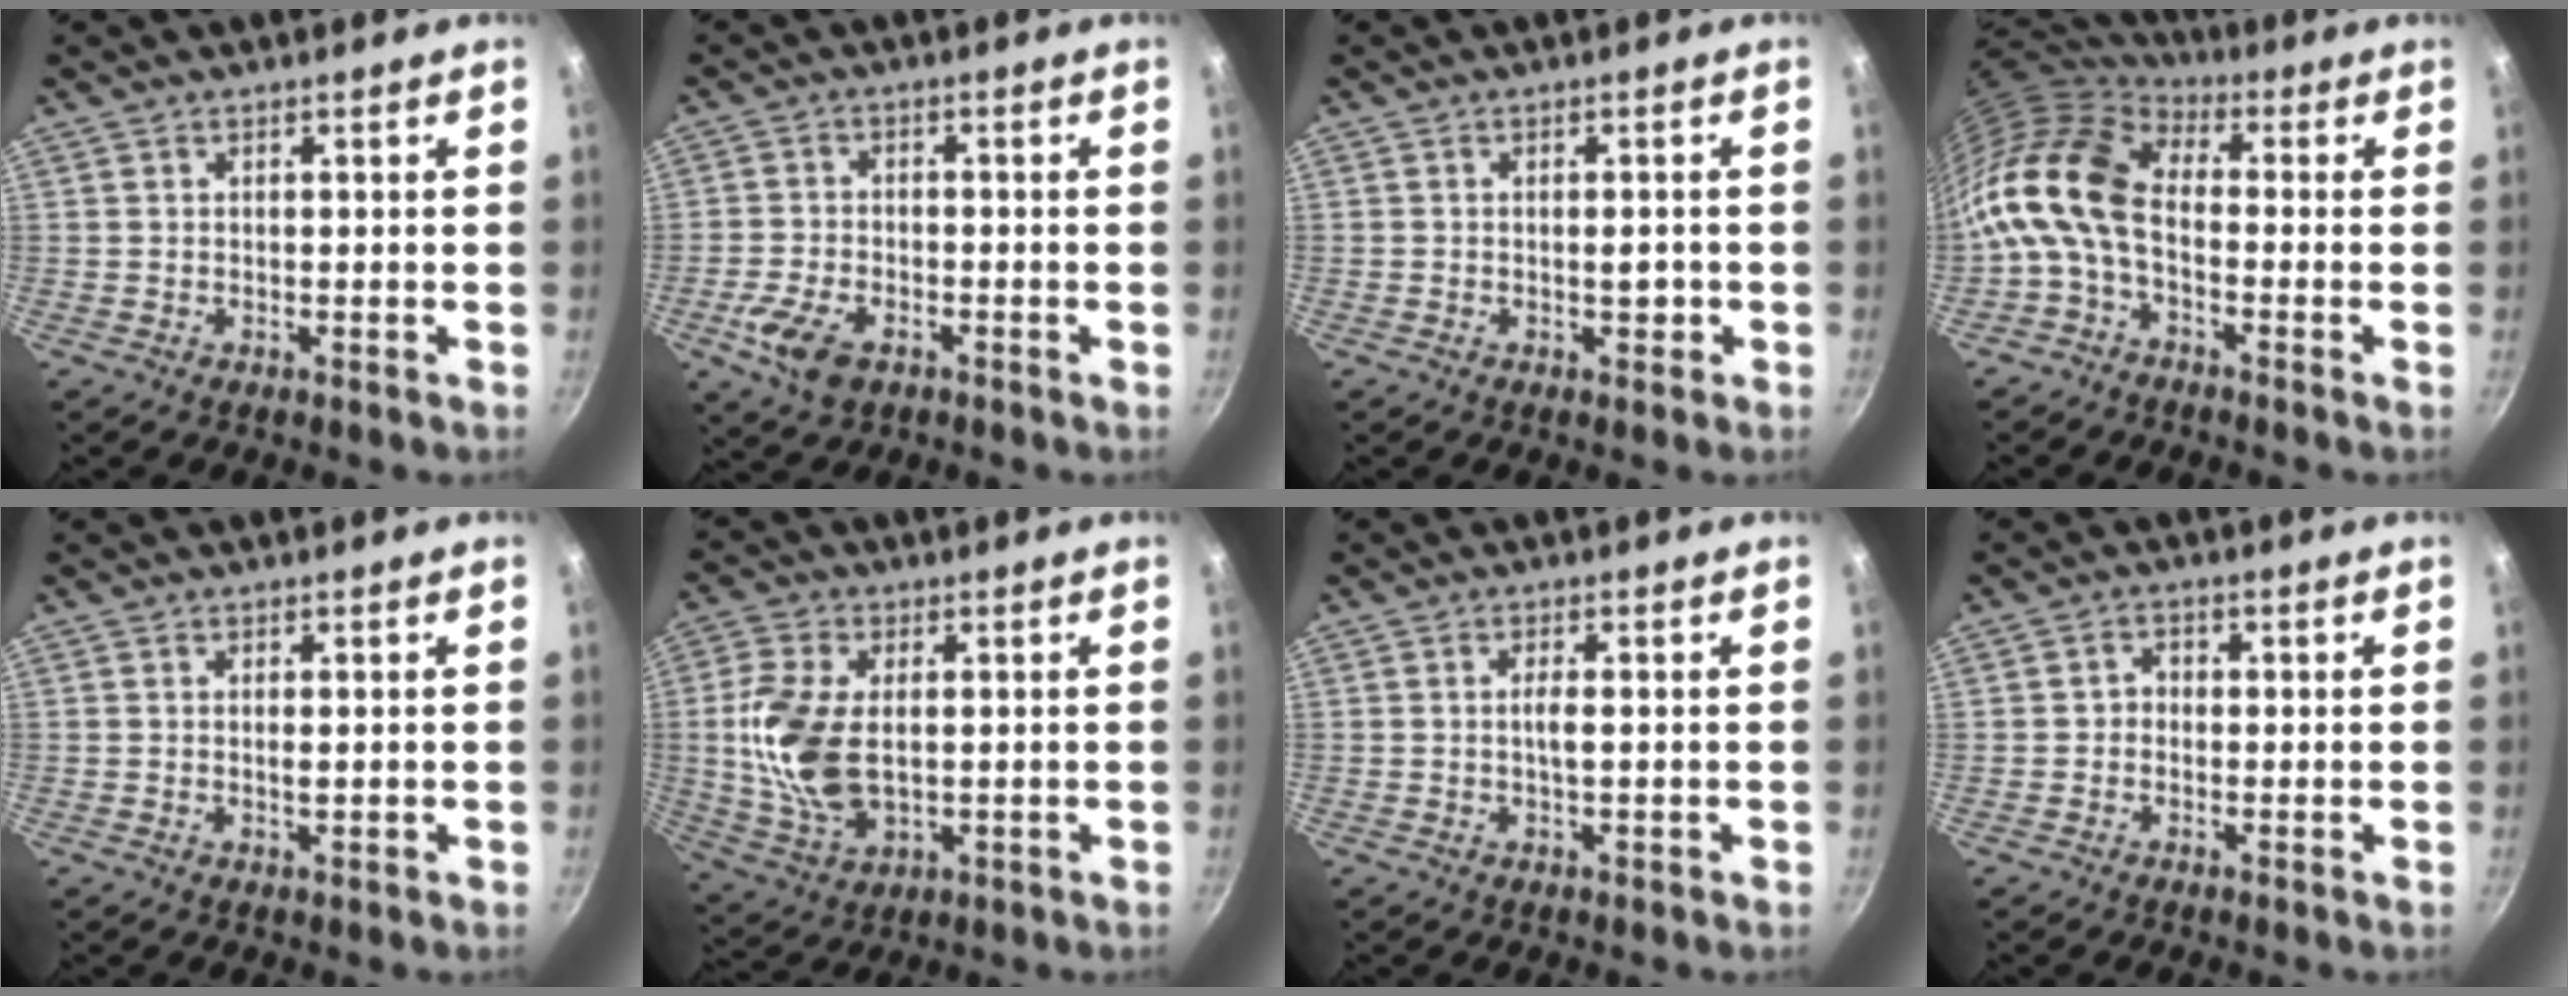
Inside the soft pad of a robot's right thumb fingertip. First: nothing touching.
{"total": 7.6, "force": [-3.5, 4.3, 5.2], "torque": [-0.106, 0.010, -0.068]}
{"total": 2.2, "force": [-0.5, 1.3, 1.7], "torque": [-0.009, 0.009, -0.007]}
{"total": 13.8, "force": [-2.1, 7.9, 11.0], "torque": [-0.210, 0.032, -0.062]}
{"total": 1.1, "force": [0.0, 0.4, 1.1], "torque": [-0.019, 0.000, 0.000]}
{"total": 13.3, "force": [0.5, 8.0, 10.7], "torque": [-0.207, -0.005, 0.014]}
{"total": 2.1, "force": [-0.1, 0.5, 2.1], "torque": [-0.044, 0.002, -0.005]}
{"total": 2.2, "force": [-0.3, 1.9, 1.1], "torque": [-0.010, 0.009, -0.011]}